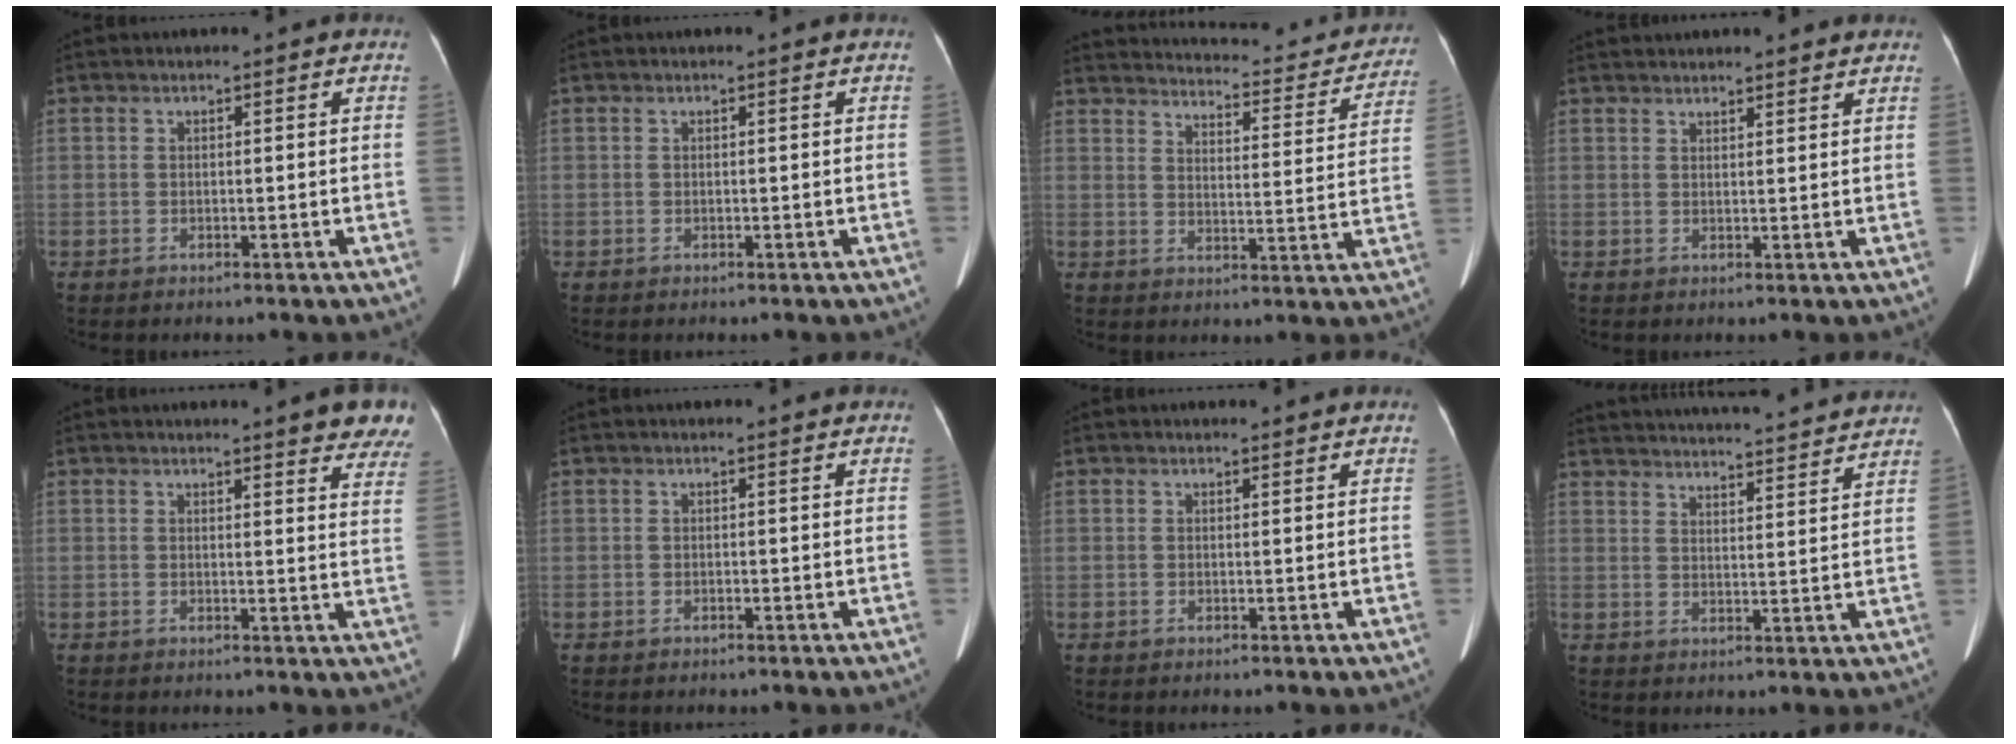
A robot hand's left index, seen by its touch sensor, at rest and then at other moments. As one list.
[{"total": 0.0}, {"total": 21.7, "force": [19.5, 5.6, 7.8], "torque": [-0.095, -0.030, 0.226]}, {"total": 9.4, "force": [8.7, 1.6, 3.0], "torque": [-0.027, 0.024, 0.102]}, {"total": 10.3, "force": [8.8, 1.6, 5.1], "torque": [-0.030, -0.032, 0.077]}, {"total": 0.6, "force": [0.4, 0.0, 0.4], "torque": [-0.005, 0.005, 0.003]}, {"total": 1.0, "force": [1.0, 0.0, 0.2], "torque": [-0.004, -0.007, 0.014]}, {"total": 26.3, "force": [24.9, 3.4, 8.0], "torque": [-0.132, -0.016, 0.319]}]